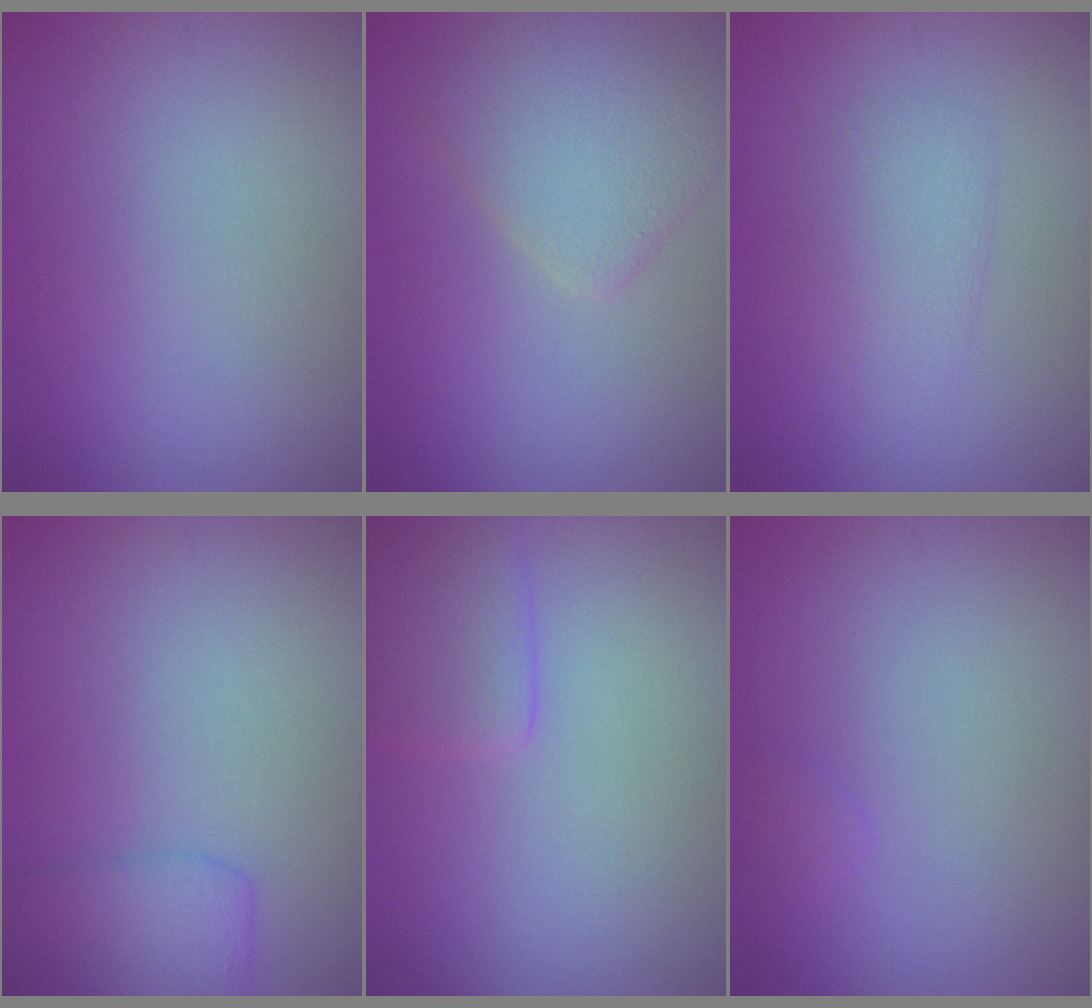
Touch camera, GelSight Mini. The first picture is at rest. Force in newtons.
{"total": 3.8, "press": 3.8, "slide": 0.2}
{"total": 1.9, "press": 1.9, "slide": 0.1}
{"total": 2.9, "press": 2.9, "slide": 0.1}
{"total": 2.6, "press": 2.5, "slide": 0.2}
{"total": 0.6, "press": 0.6, "slide": 0.0}